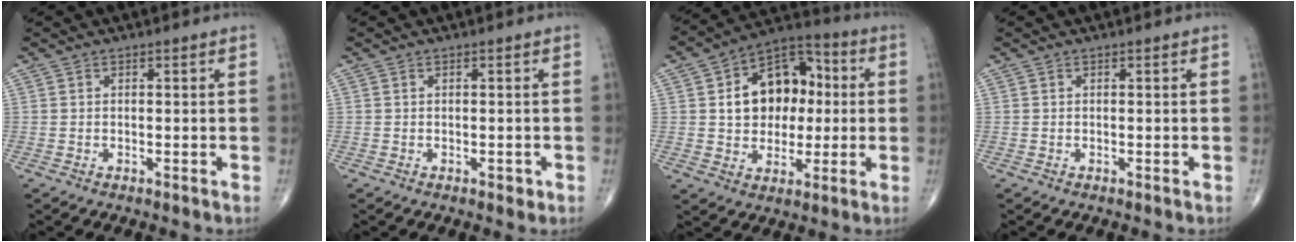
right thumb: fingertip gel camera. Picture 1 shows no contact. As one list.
[{"total": 1.0, "force": [-0.4, 0.6, 0.7], "torque": [-0.003, -0.001, -0.006]}, {"total": 15.6, "force": [1.9, 11.2, 10.7], "torque": [-0.116, 0.025, 0.025]}, {"total": 0.0}]